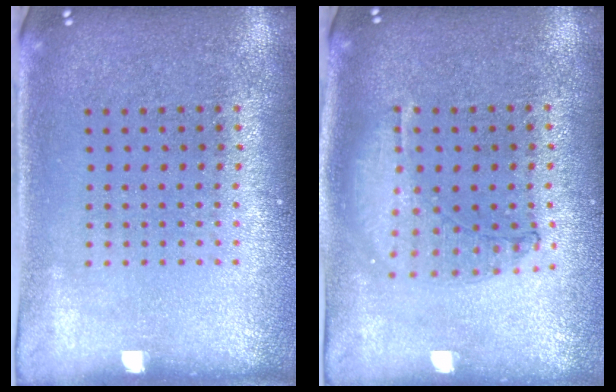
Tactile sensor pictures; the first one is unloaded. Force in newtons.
{"total": 0.9, "press": 0.9, "slide": 0.2}